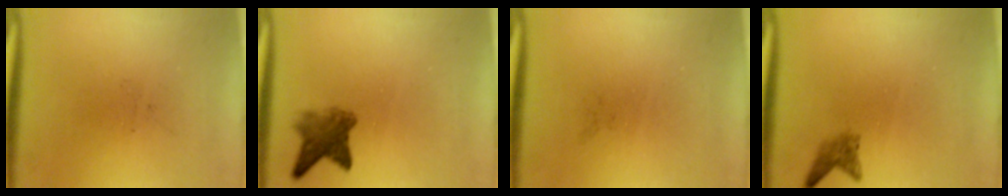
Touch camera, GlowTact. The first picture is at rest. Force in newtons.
{"total": 4.1}
{"total": 0.0}
{"total": 1.6}